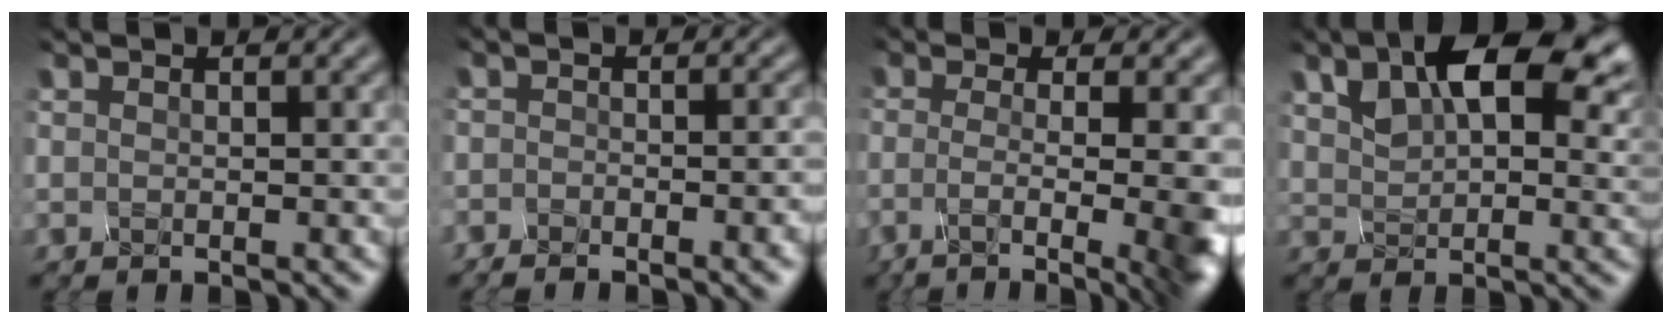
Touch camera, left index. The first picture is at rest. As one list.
[{"total": 4.1, "force": [-3.7, 0.6, 1.6], "torque": [-0.008, 0.003, -0.028]}, {"total": 9.7, "force": [-2.1, 3.4, 8.8], "torque": [-0.091, 0.006, -0.019]}, {"total": 9.0, "force": [3.5, 4.5, 6.9], "torque": [-0.130, 0.013, 0.082]}]